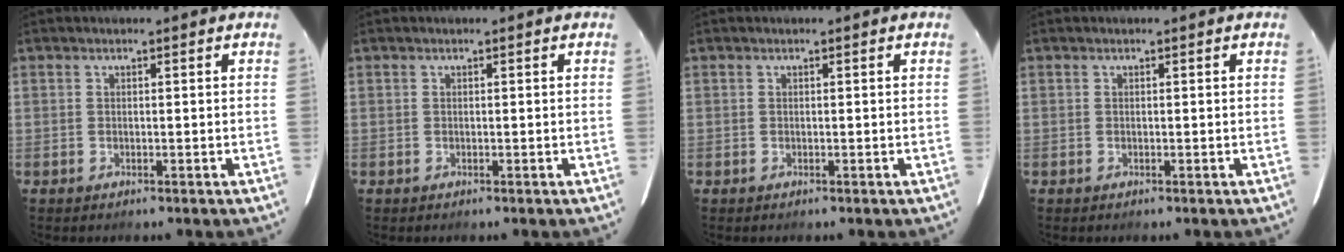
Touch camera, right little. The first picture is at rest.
{"total": 0.0}
{"total": 0.0}
{"total": 0.0}